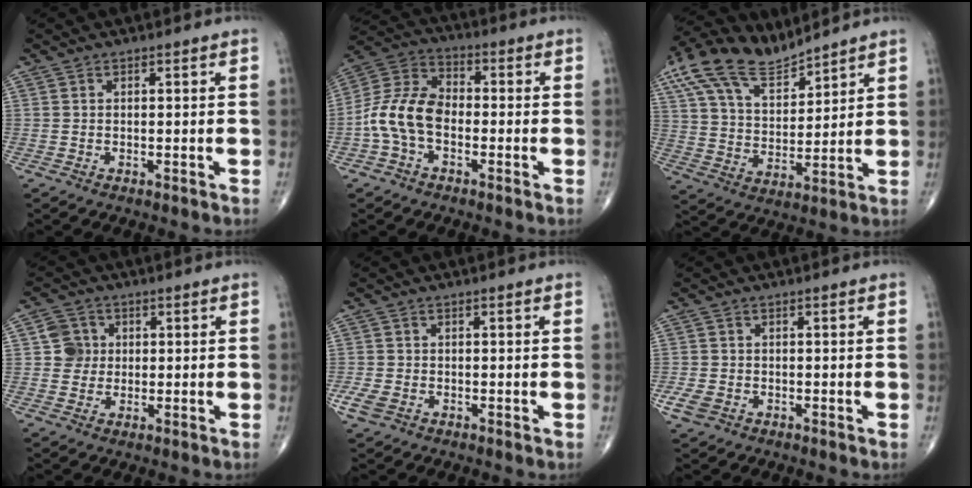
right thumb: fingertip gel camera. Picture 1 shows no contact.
{"total": 12.1, "force": [-2.6, 7.6, 9.0], "torque": [-0.176, 0.037, -0.061]}
{"total": 14.5, "force": [10.6, 6.1, 7.7], "torque": [-0.131, -0.027, 0.210]}
{"total": 4.5, "force": [0.6, 4.4, 0.9], "torque": [0.011, 0.005, 0.006]}
{"total": 3.2, "force": [-1.3, 2.2, 1.9], "torque": [-0.049, -0.005, -0.025]}
{"total": 3.3, "force": [-1.3, 2.5, 1.8], "torque": [-0.040, -0.002, -0.022]}